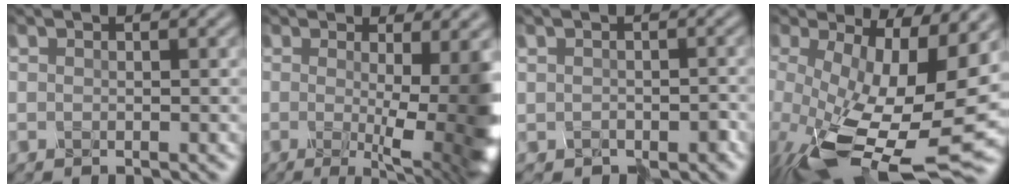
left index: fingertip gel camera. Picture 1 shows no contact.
{"total": 9.5, "force": [0.0, 2.6, 9.1], "torque": [-0.110, -0.002, -0.001]}
{"total": 2.1, "force": [-0.2, 2.0, 0.7], "torque": [0.000, 0.000, -0.009]}
{"total": 13.9, "force": [-1.7, 6.0, 12.4], "torque": [-0.233, -0.039, -0.016]}